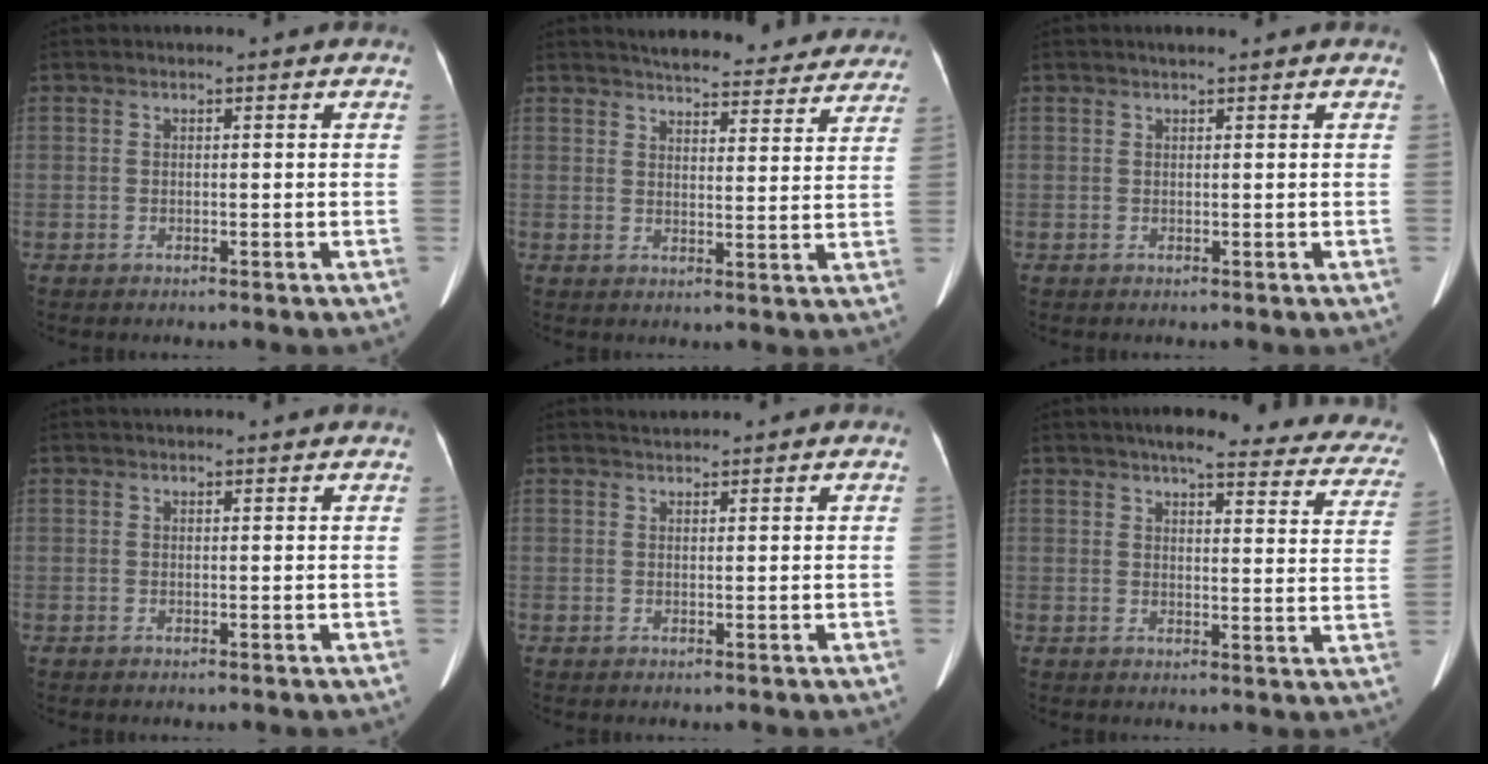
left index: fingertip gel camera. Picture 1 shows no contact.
{"total": 20.7, "force": [19.1, 4.7, 6.5], "torque": [-0.083, -0.013, 0.223]}
{"total": 0.9, "force": [0.7, 0.0, 0.6], "torque": [-0.012, 0.007, 0.013]}
{"total": 4.8, "force": [4.5, 0.5, 1.6], "torque": [-0.019, 0.030, 0.051]}
{"total": 1.1, "force": [1.1, -0.1, -0.1], "torque": [-0.007, 0.008, 0.025]}
{"total": 22.3, "force": [19.5, 4.4, 10.0], "torque": [-0.111, -0.023, 0.206]}